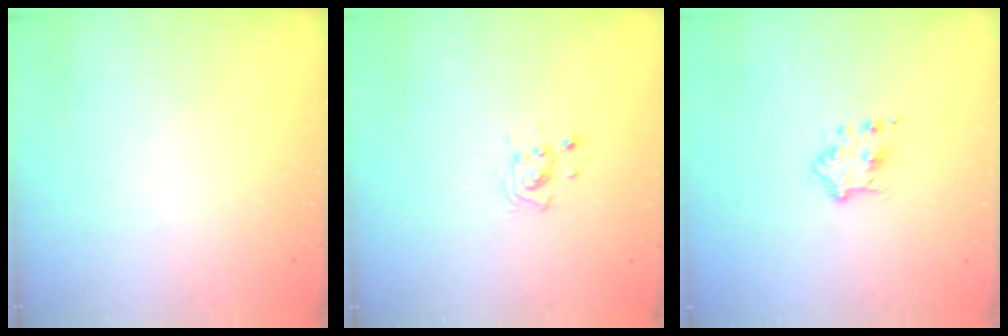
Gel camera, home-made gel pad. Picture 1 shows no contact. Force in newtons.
{"total": 5.1, "press": 4.9, "slide": 1.3}
{"total": 5.5, "press": 5.4, "slide": 1.0}